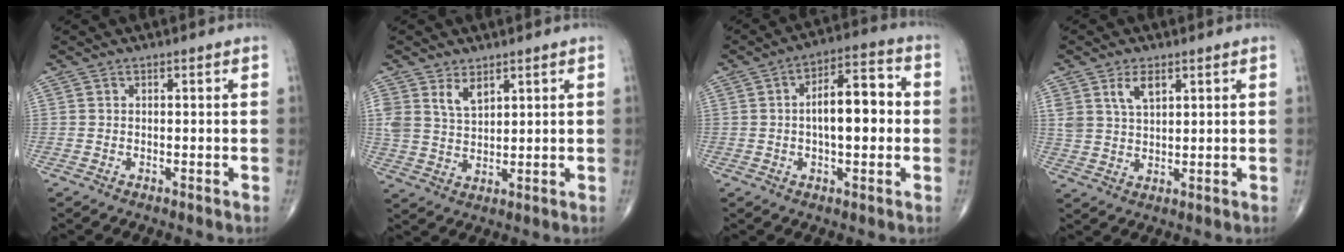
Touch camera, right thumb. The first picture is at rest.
{"total": 5.2, "force": [3.1, 2.9, 3.0], "torque": [-0.042, -0.018, 0.066]}
{"total": 11.6, "force": [0.1, 5.1, 10.4], "torque": [-0.145, 0.027, -0.003]}
{"total": 5.0, "force": [2.7, 2.7, 3.4], "torque": [-0.053, -0.012, 0.054]}